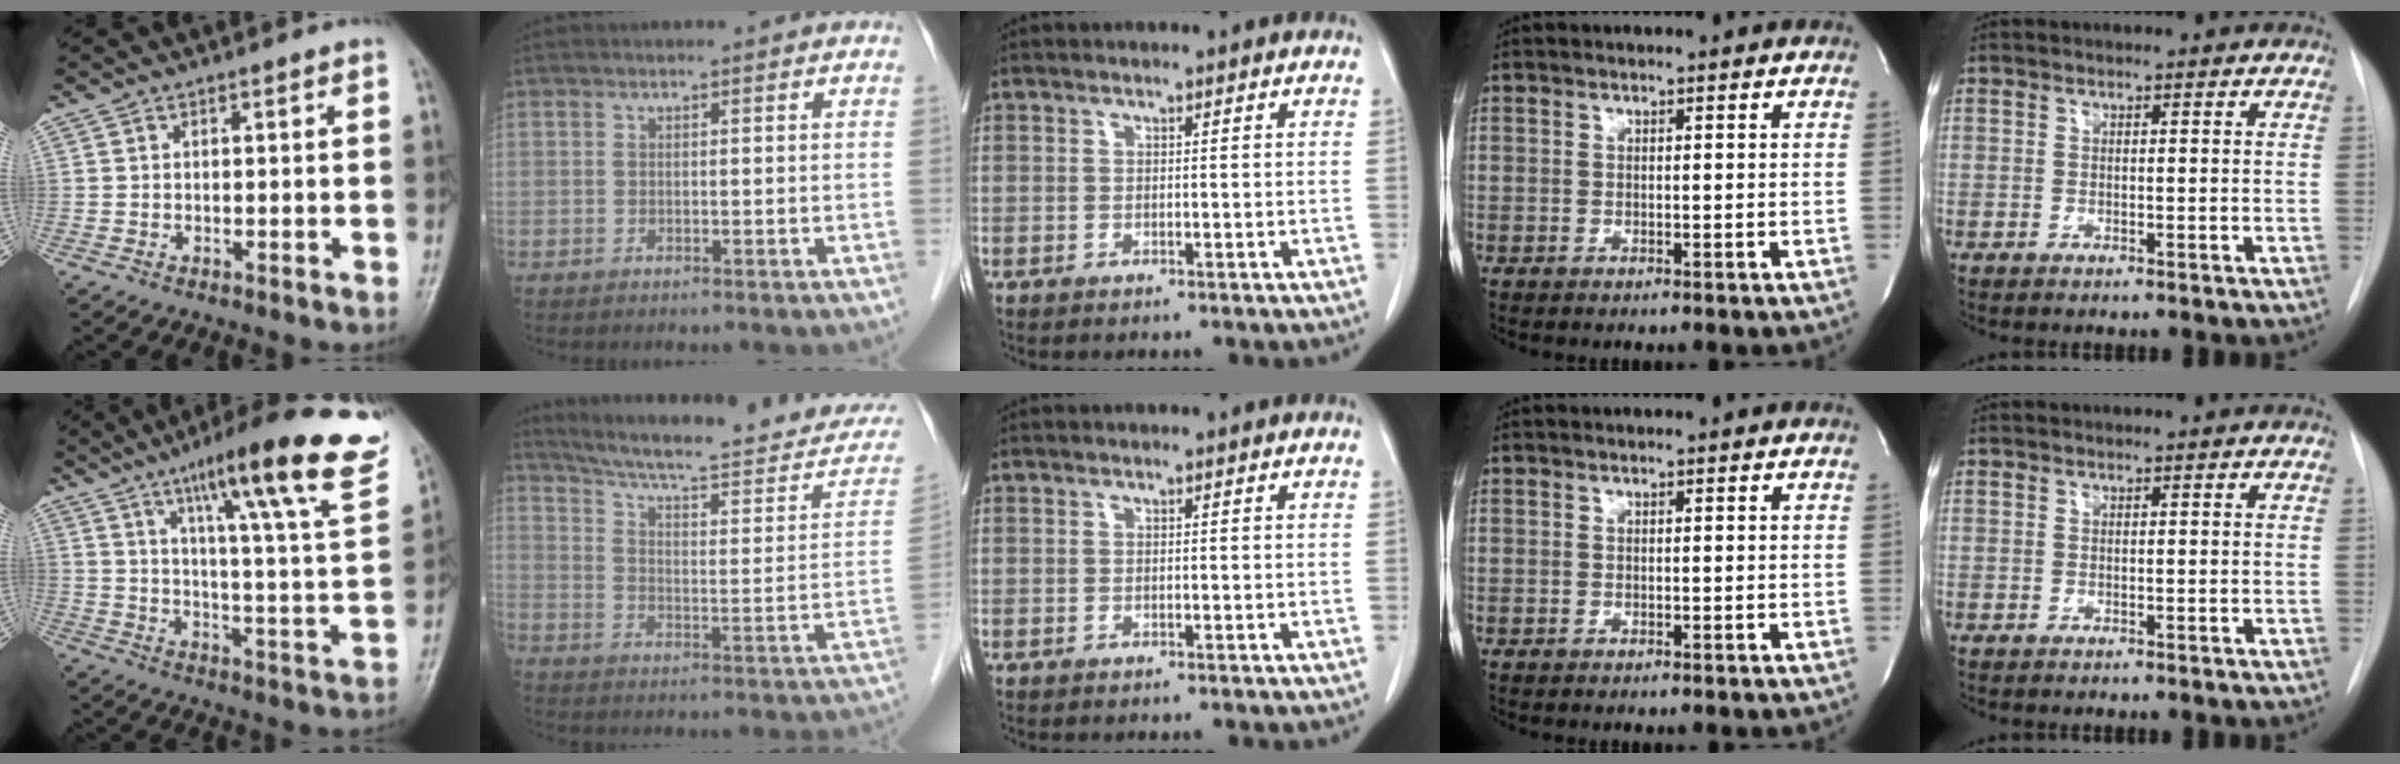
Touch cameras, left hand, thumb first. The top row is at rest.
{"thumb": {"total": 25.5, "force": [15.2, 3.5, 20.1], "torque": [-0.272, -0.046, 0.214]}, "index": {"total": 23.8, "force": [21.3, 3.2, 10.2], "torque": [-0.146, -0.041, 0.280]}}